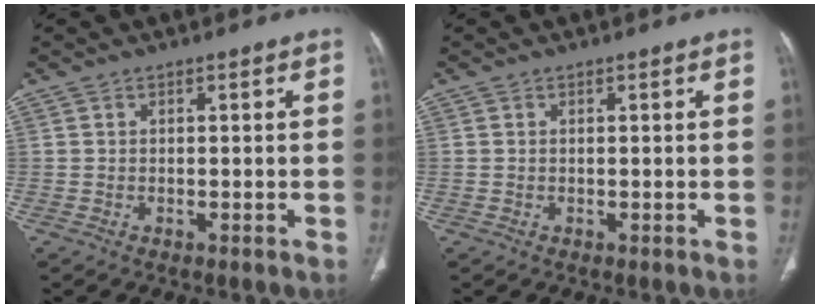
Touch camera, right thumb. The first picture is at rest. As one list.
[{"total": 0.0}]